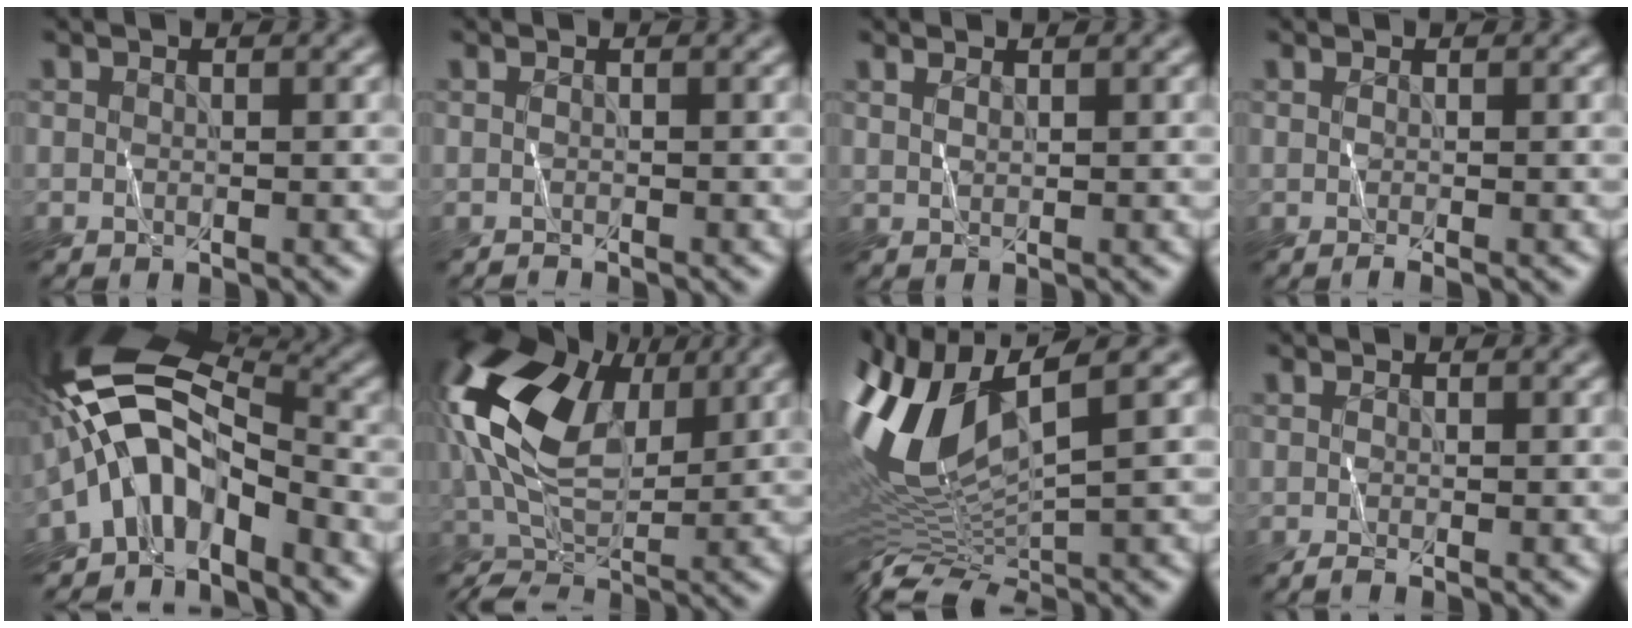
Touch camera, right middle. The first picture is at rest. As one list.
[{"total": 0.5, "force": [-0.5, 0.1, 0.1], "torque": [0.003, 0.000, -0.009]}, {"total": 1.1, "force": [1.0, 0.3, 0.3], "torque": [-0.006, 0.000, 0.015]}, {"total": 1.1, "force": [-0.1, 0.4, 1.0], "torque": [-0.011, 0.000, -0.001]}, {"total": 9.0, "force": [-3.3, 4.8, 6.8], "torque": [-0.115, 0.029, -0.078]}, {"total": 13.0, "force": [4.2, 7.6, 9.7], "torque": [-0.221, 0.036, 0.075]}, {"total": 10.3, "force": [1.1, 3.9, 9.5], "torque": [-0.201, 0.008, 0.023]}, {"total": 1.0, "force": [-0.3, 0.4, 0.9], "torque": [-0.007, 0.000, -0.001]}]